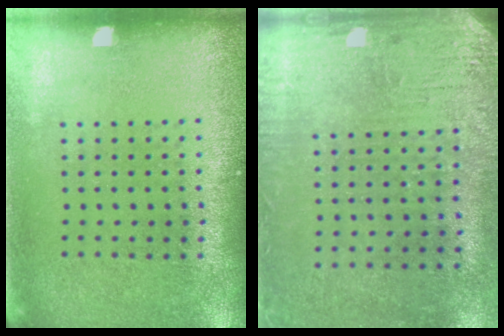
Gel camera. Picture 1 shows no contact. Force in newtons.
{"total": 3.2, "press": 2.7, "slide": 1.8}